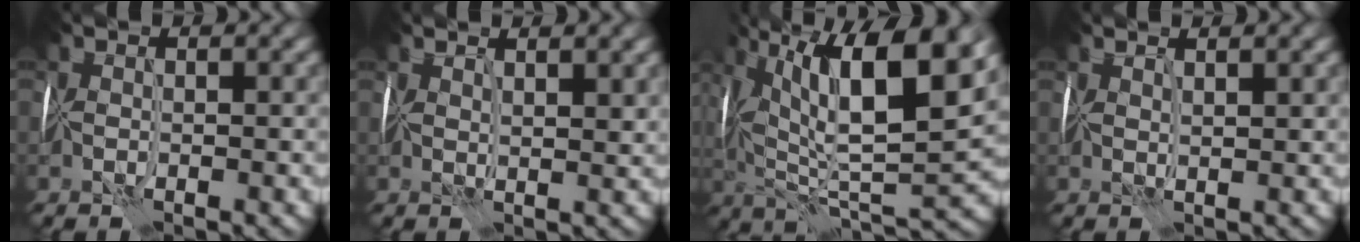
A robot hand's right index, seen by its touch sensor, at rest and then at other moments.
{"total": 2.8, "force": [2.2, 0.5, 1.6], "torque": [-0.017, 0.006, 0.042]}
{"total": 12.7, "force": [6.0, 3.9, 10.5], "torque": [-0.181, 0.018, 0.105]}
{"total": 2.0, "force": [1.9, -0.1, 0.7], "torque": [-0.004, 0.010, 0.035]}